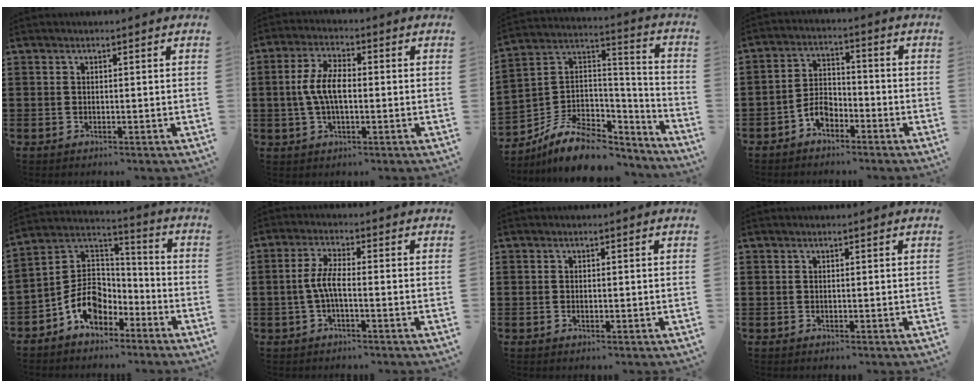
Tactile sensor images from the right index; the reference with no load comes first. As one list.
[{"total": 6.6, "force": [-0.3, 3.0, 5.9], "torque": [-0.135, -0.001, -0.014]}, {"total": 10.5, "force": [-6.9, 6.3, 4.8], "torque": [-0.107, 0.020, -0.126]}, {"total": 4.7, "force": [-3.0, 2.8, 2.3], "torque": [-0.058, 0.008, -0.061]}, {"total": 8.9, "force": [-4.4, 6.4, 4.3], "torque": [-0.106, 0.014, -0.086]}, {"total": 4.3, "force": [-1.1, 1.1, 4.0], "torque": [-0.101, -0.006, -0.030]}, {"total": 0.6, "force": [-0.2, 0.3, 0.5], "torque": [-0.013, -0.002, -0.003]}, {"total": 0.0}]